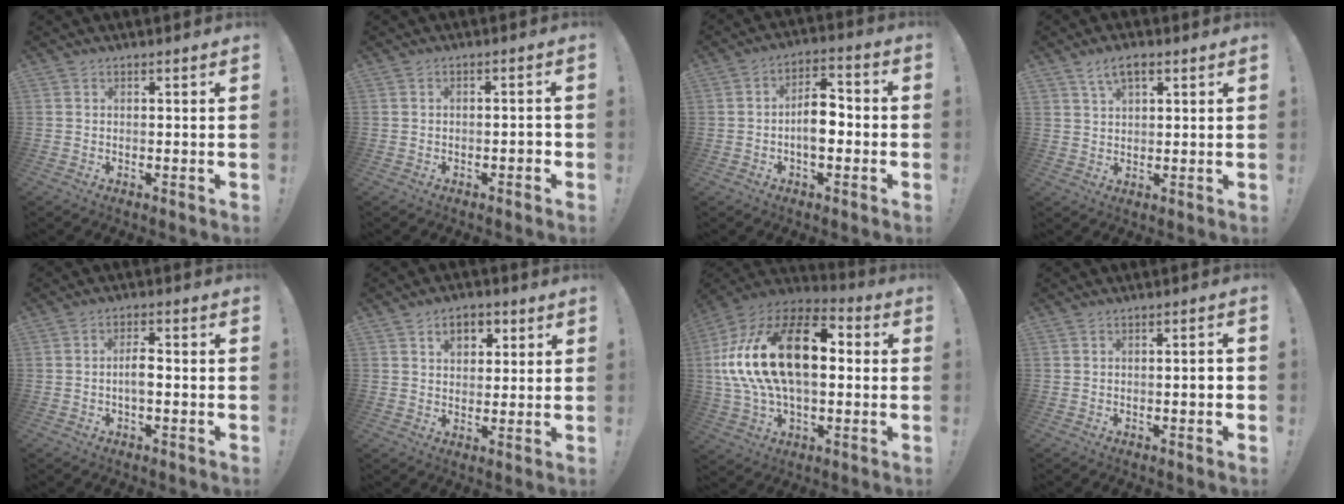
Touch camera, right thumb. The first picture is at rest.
{"total": 2.3, "force": [-1.3, 0.9, 1.7], "torque": [-0.028, 0.005, -0.022]}
{"total": 9.6, "force": [-1.7, 5.8, 7.4], "torque": [-0.114, 0.015, -0.031]}
{"total": 5.3, "force": [3.0, 2.6, 3.5], "torque": [-0.064, -0.004, 0.056]}
{"total": 2.2, "force": [-0.6, 1.5, 1.6], "torque": [-0.021, 0.005, -0.013]}
{"total": 6.8, "force": [2.8, 5.0, 3.6], "torque": [-0.053, 0.000, 0.052]}
{"total": 27.1, "force": [4.0, 15.0, 22.3], "torque": [-0.426, -0.005, 0.071]}
{"total": 2.4, "force": [-0.7, 0.3, 2.2], "torque": [-0.037, 0.005, -0.013]}